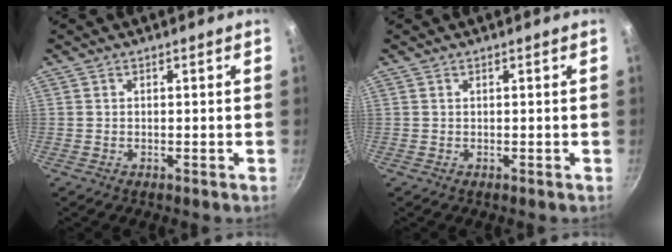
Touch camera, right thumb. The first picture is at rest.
{"total": 0.0}